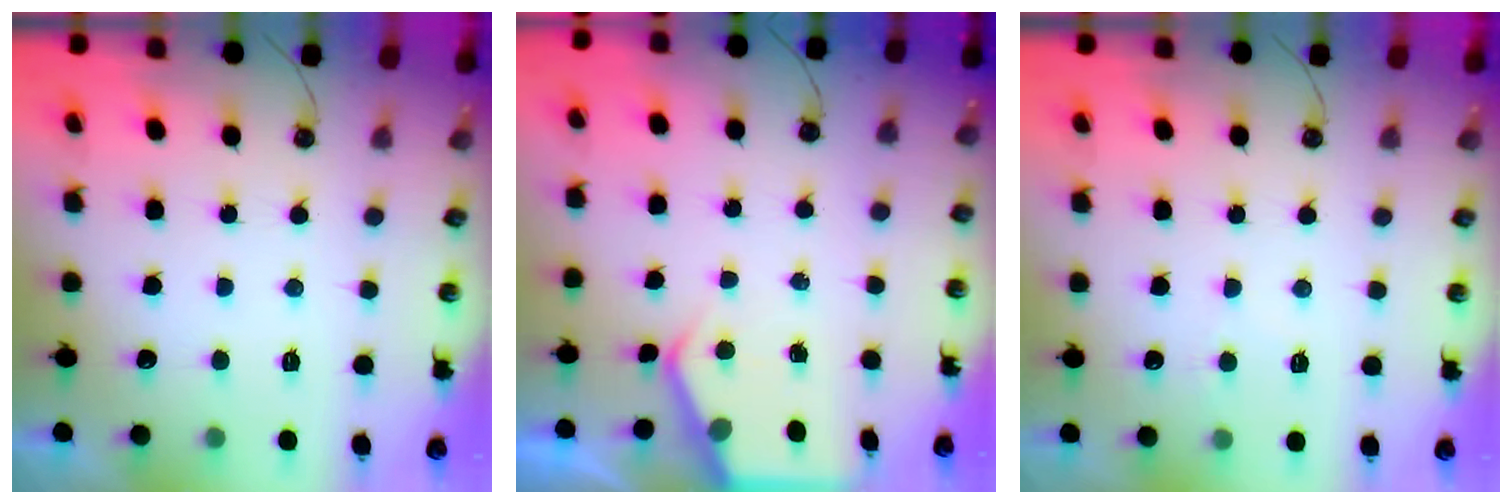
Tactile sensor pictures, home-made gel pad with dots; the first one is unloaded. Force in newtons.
{"total": 4.7, "press": 4.7, "slide": 0.4}
{"total": 4.8, "press": 4.7, "slide": 0.6}